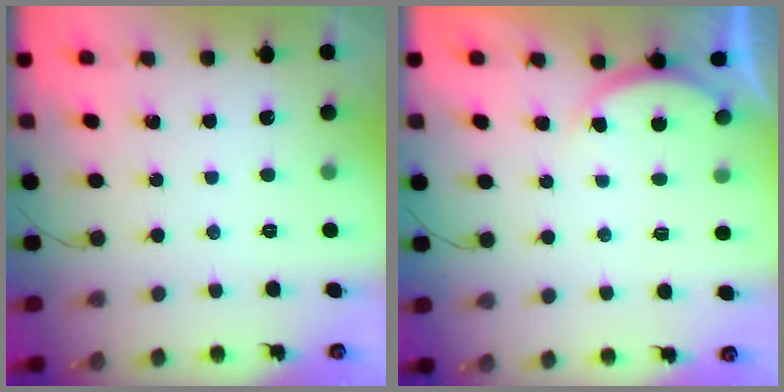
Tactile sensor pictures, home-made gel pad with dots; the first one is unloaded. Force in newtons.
{"total": 2.6, "press": 2.5, "slide": 0.7}